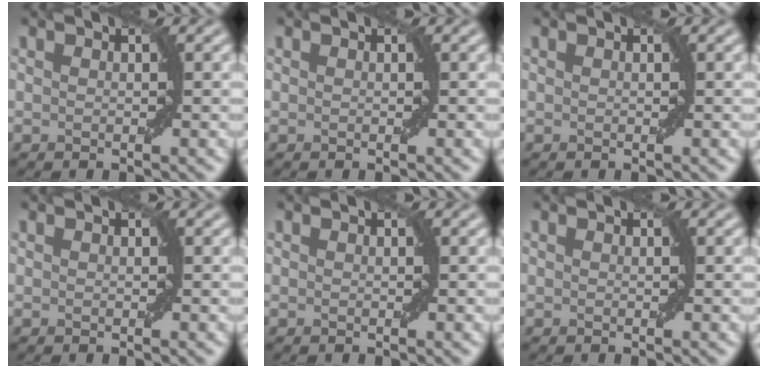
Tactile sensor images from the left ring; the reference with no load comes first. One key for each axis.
{"total": 0.0}
{"total": 0.0}
{"total": 0.0}
{"total": 0.0}
{"total": 0.0}